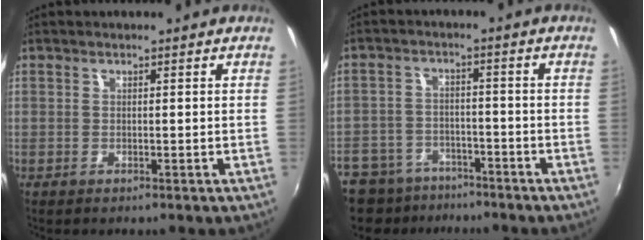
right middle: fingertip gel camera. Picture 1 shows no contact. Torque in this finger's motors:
{"motor_torque": [0.36, -0.28, 0.40, 0.17]}